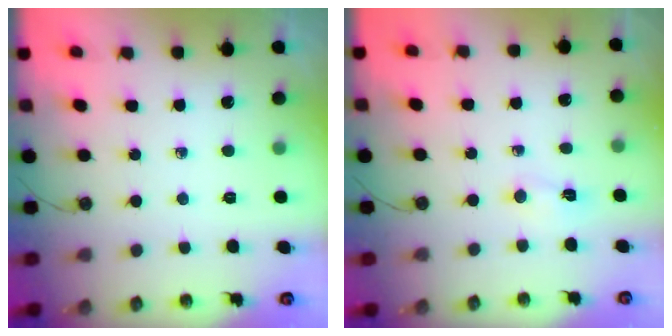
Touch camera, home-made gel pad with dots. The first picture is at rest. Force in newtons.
{"total": 2.8, "press": 2.7, "slide": 0.7}